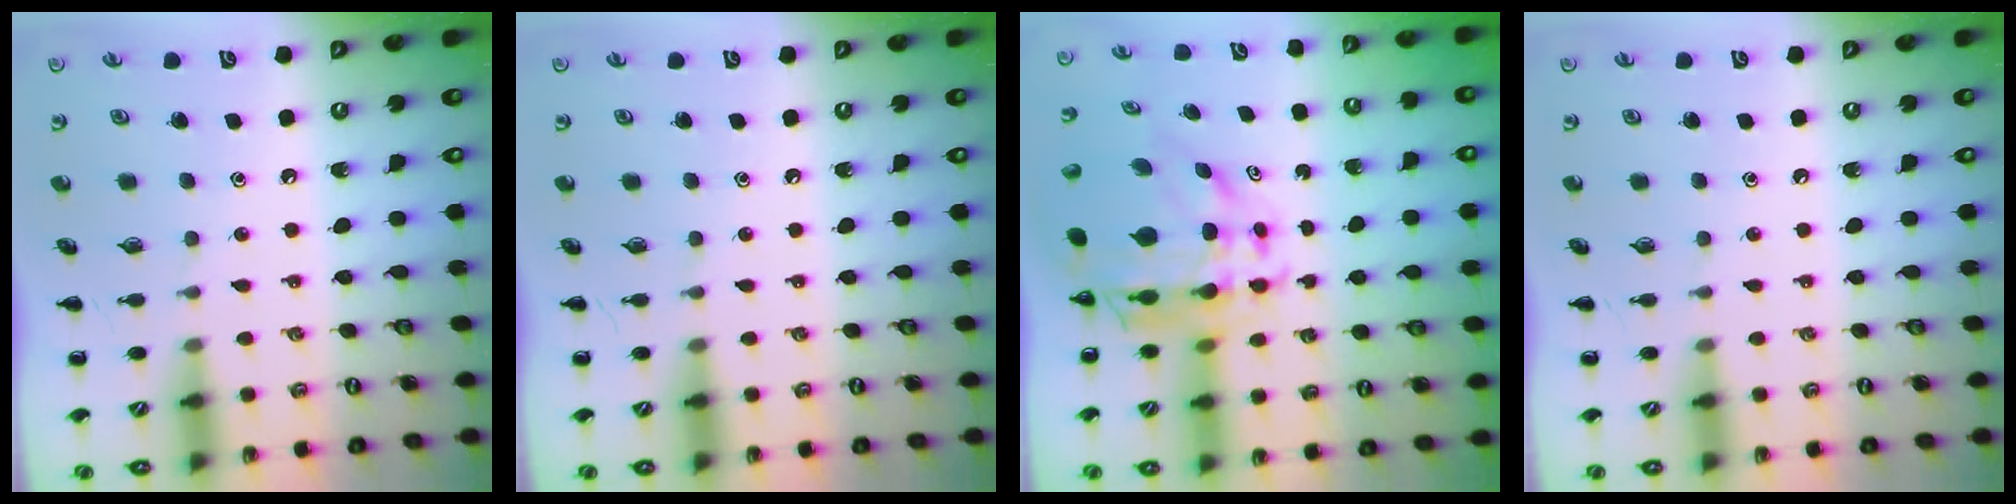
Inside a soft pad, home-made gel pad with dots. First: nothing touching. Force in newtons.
{"total": 0.0}
{"total": 11.3, "press": 10.7, "slide": 3.7}
{"total": 0.0}